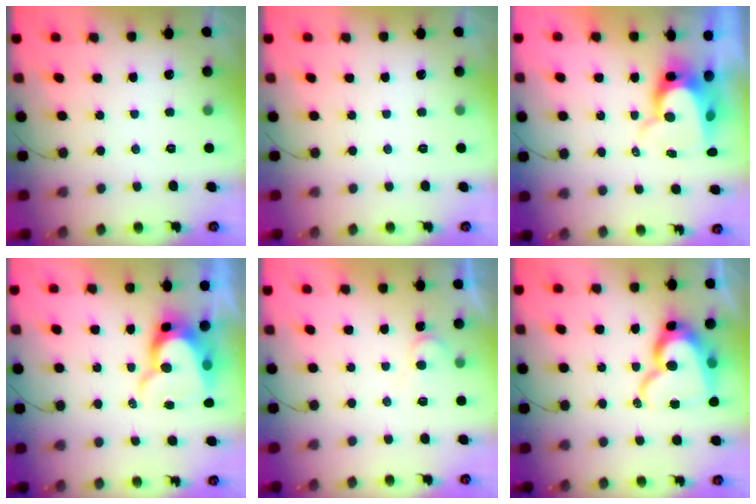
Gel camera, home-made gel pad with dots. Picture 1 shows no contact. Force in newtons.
{"total": 0.0}
{"total": 9.7, "press": 9.7, "slide": 1.0}
{"total": 12.1, "press": 12.0, "slide": 1.3}
{"total": 4.4, "press": 4.3, "slide": 0.3}
{"total": 16.5, "press": 16.5, "slide": 1.3}